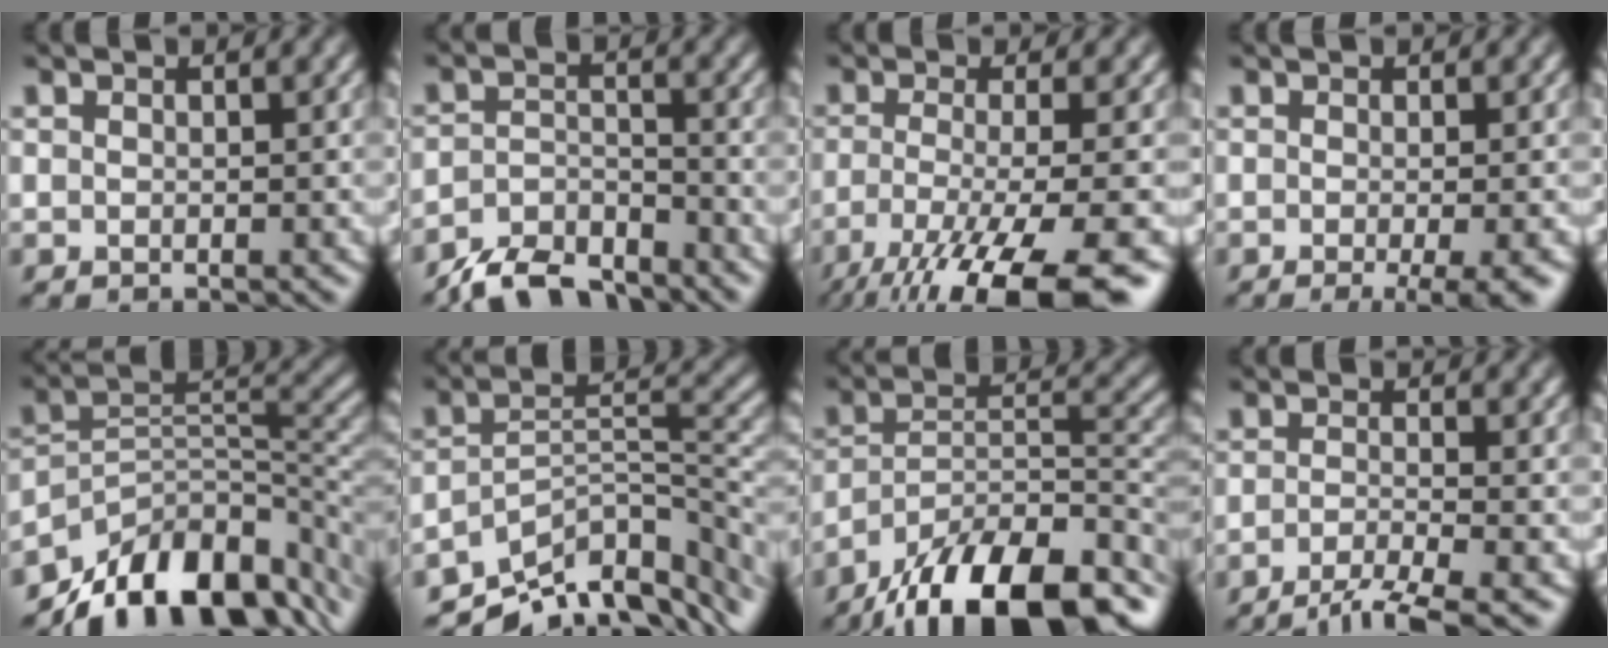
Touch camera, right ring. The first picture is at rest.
{"total": 6.3, "force": [-5.5, 2.4, 1.7], "torque": [-0.020, -0.012, -0.095]}
{"total": 9.8, "force": [-5.1, 3.8, 7.4], "torque": [-0.138, -0.049, -0.050]}
{"total": 4.8, "force": [-2.9, 1.0, 3.6], "torque": [-0.048, -0.010, -0.038]}
{"total": 13.3, "force": [-7.4, 7.3, 8.3], "torque": [-0.115, -0.031, -0.105]}
{"total": 12.0, "force": [-7.9, 5.7, 7.0], "torque": [-0.081, -0.026, -0.114]}
{"total": 15.1, "force": [-9.9, 7.4, 8.6], "torque": [-0.126, -0.037, -0.140]}
{"total": 4.8, "force": [-3.4, 1.3, 3.0], "torque": [-0.055, -0.019, -0.047]}